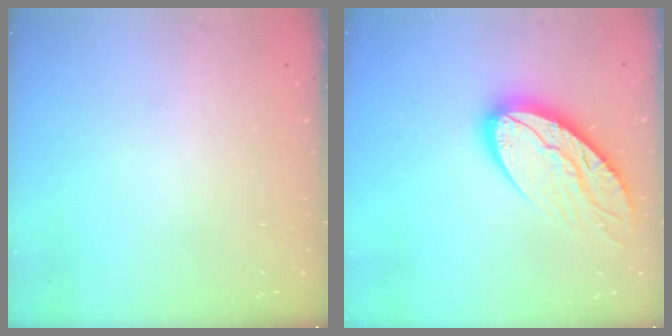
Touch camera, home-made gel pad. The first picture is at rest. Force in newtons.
{"total": 16.6, "press": 16.6, "slide": 1.2}